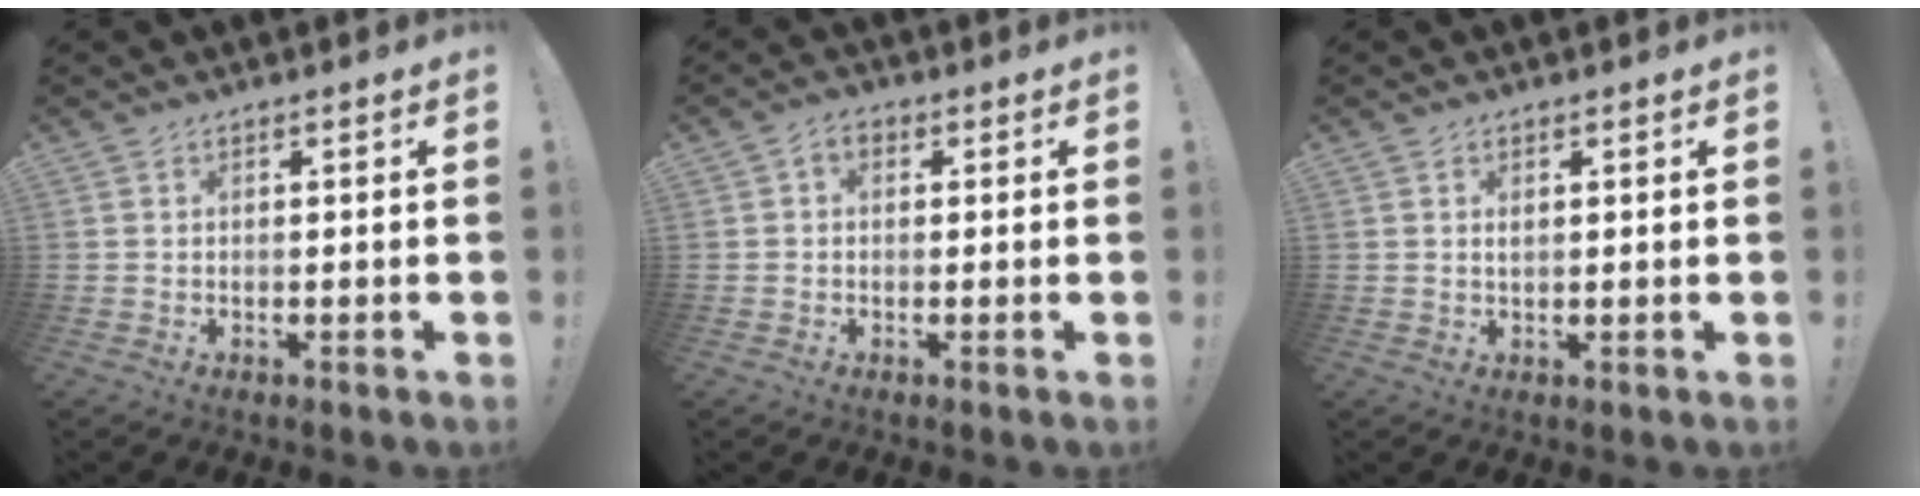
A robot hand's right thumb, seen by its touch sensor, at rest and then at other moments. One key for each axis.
{"total": 3.2, "fx": 0.4, "fy": 2.4, "fz": 2.1, "tx": -0.034, "ty": 0.003, "tz": 0.008}
{"total": 1.0, "fx": 0.3, "fy": 0.7, "fz": 0.6, "tx": -0.013, "ty": 0.003, "tz": 0.005}